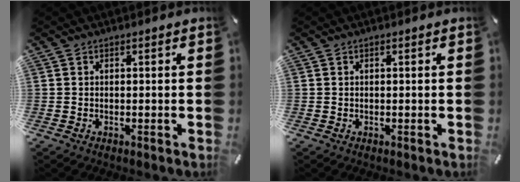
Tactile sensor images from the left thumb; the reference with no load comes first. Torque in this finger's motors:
{"motor_torque": [-0.17, -0.15, 0.04, -0.04, 0.09]}